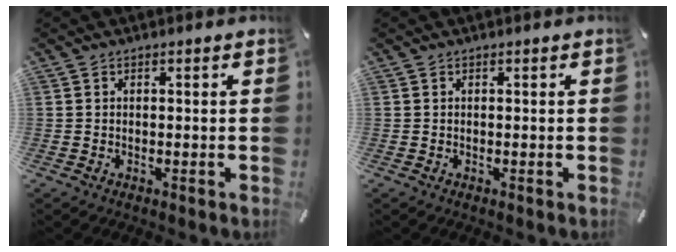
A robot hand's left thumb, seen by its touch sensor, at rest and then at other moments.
{"total": 0.0}